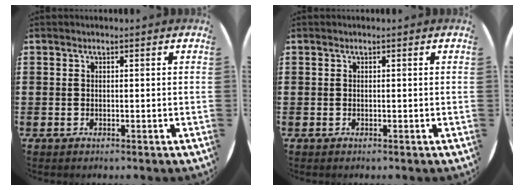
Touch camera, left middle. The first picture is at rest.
{"total": 0.0}